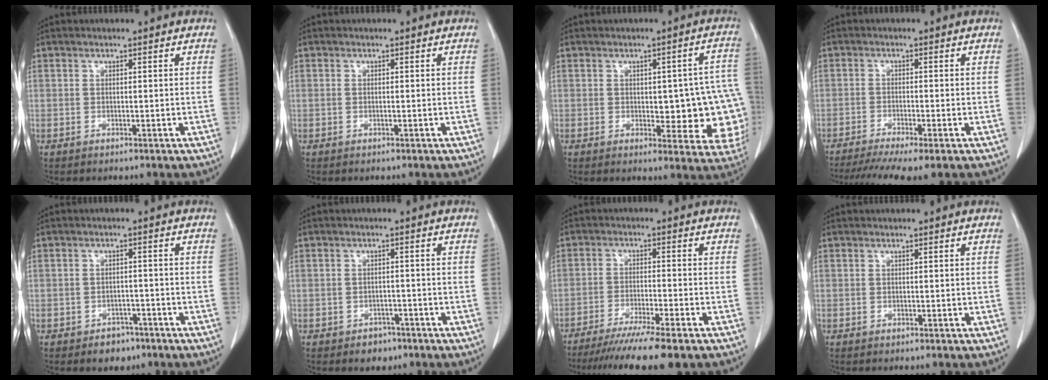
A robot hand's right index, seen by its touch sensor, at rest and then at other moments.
{"total": 0.0}
{"total": 13.8, "force": [-1.2, 5.5, 12.6], "torque": [-0.109, 0.016, -0.004]}
{"total": 8.6, "force": [-6.5, 0.3, 5.6], "torque": [-0.088, -0.012, -0.104]}
{"total": 3.5, "force": [-2.3, 2.4, 1.0], "torque": [-0.011, 0.008, -0.026]}
{"total": 2.8, "force": [-1.8, 2.0, 0.8], "torque": [-0.009, 0.006, -0.020]}
{"total": 11.1, "force": [-8.9, -0.8, 6.5], "torque": [-0.087, -0.032, -0.139]}
{"total": 0.0}